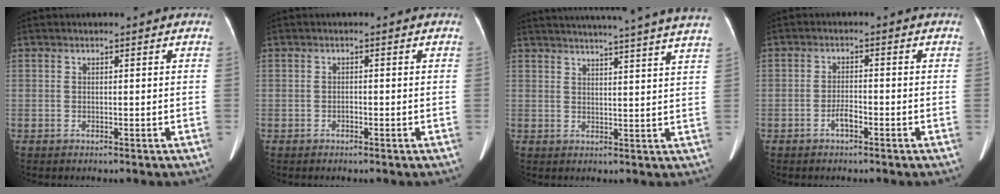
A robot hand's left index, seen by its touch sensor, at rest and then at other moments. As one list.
[{"total": 0.6, "force": [-0.4, 0.3, 0.4], "torque": [-0.006, 0.001, -0.007]}, {"total": 22.9, "force": [21.0, -1.3, 8.9], "torque": [-0.136, -0.033, 0.258]}, {"total": 2.2, "force": [-1.3, 0.6, 1.6], "torque": [-0.029, 0.002, -0.024]}]